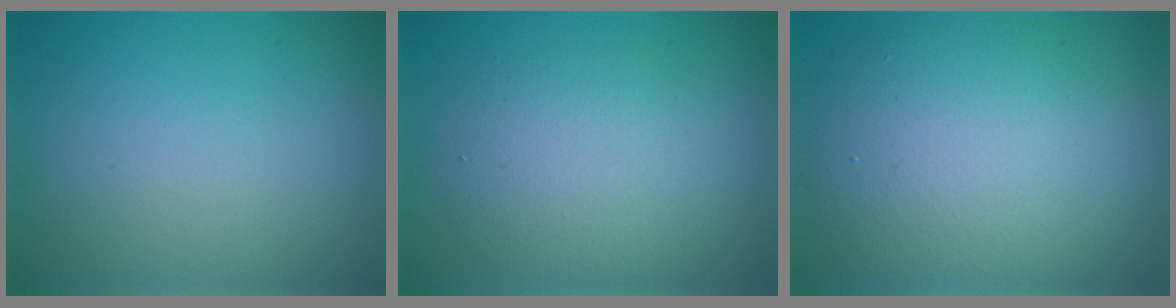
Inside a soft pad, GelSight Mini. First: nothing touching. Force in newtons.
{"total": 4.8, "press": 4.8, "slide": 0.2}
{"total": 11.0, "press": 11.0, "slide": 0.4}